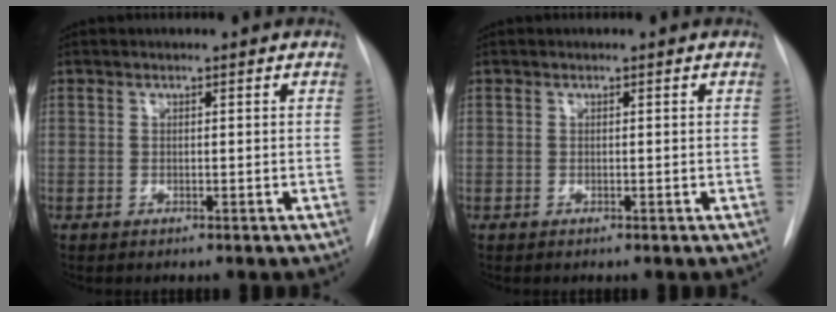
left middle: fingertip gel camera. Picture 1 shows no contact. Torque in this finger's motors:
{"motor_torque": [0.00, 0.00, 0.00, 0.01]}